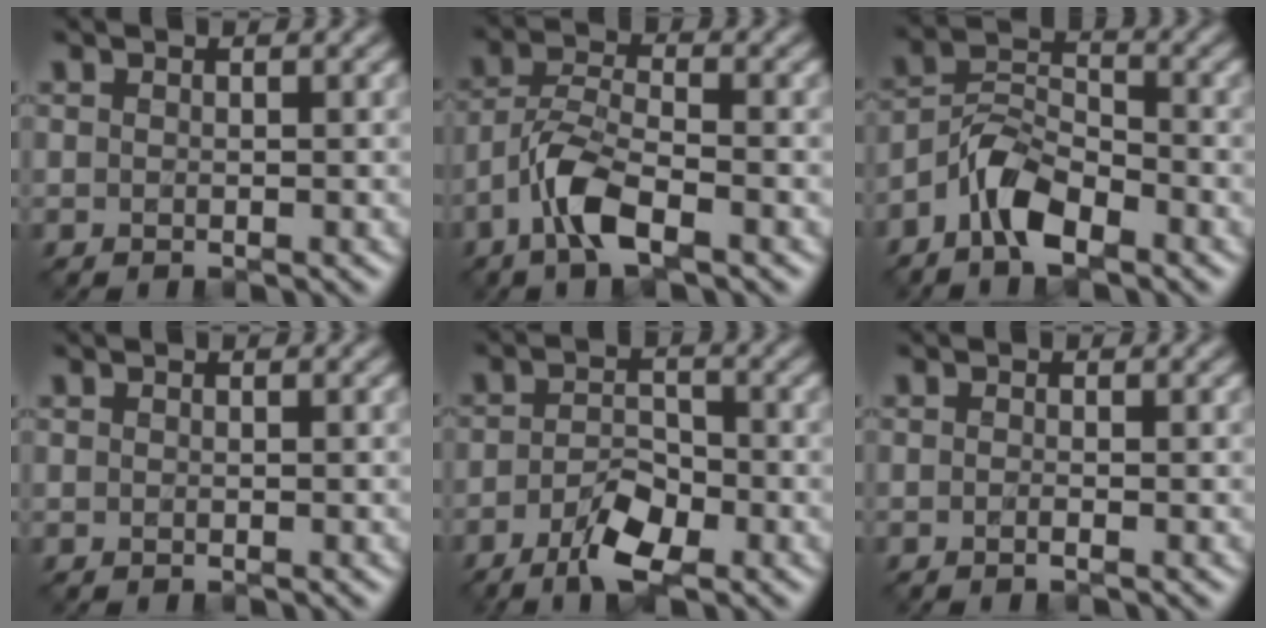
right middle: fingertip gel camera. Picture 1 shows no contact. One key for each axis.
{"total": 4.9, "fx": -2.9, "fy": 1.5, "fz": 3.7, "tx": -0.075, "ty": 0.003, "tz": -0.063}
{"total": 5.3, "fx": -3.5, "fy": 2.2, "fz": 3.2, "tx": -0.059, "ty": 0.004, "tz": -0.077}
{"total": 0.0}
{"total": 4.8, "fx": -2.9, "fy": 1.8, "fz": 3.5, "tx": -0.066, "ty": -0.005, "tz": -0.054}
{"total": 0.7, "fx": -0.4, "fy": 0.1, "fz": 0.6, "tx": -0.009, "ty": -0.007, "tz": -0.010}